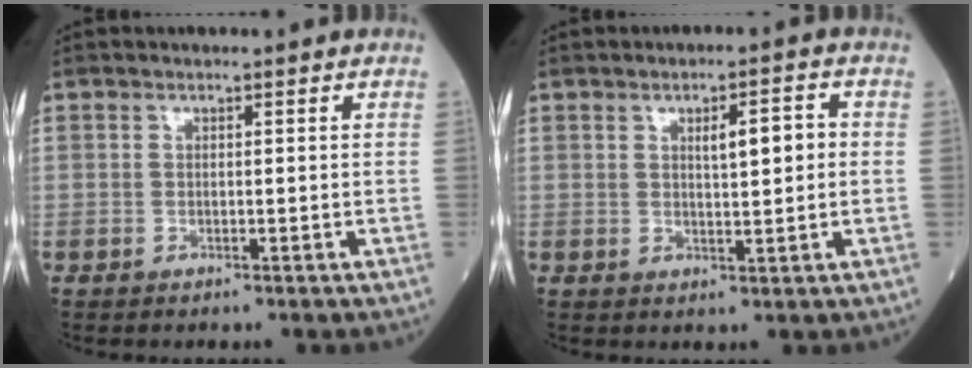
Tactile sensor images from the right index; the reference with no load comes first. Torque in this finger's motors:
{"motor_torque": [0.33, 0.00, 0.21, 0.08]}